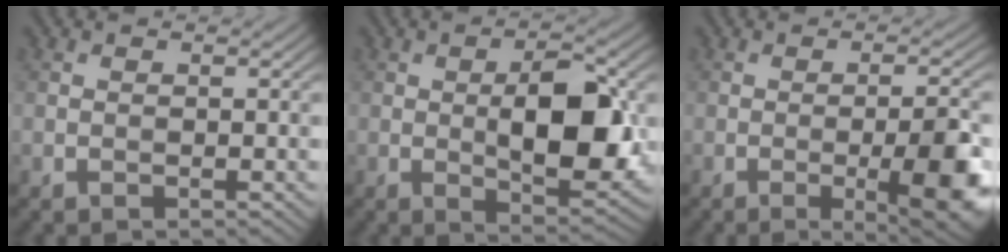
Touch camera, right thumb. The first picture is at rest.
{"total": 9.5, "force": [0.0, 4.0, 8.6], "torque": [-0.133, 0.000, 0.003]}
{"total": 8.2, "force": [-2.4, 1.8, 7.6], "torque": [-0.113, -0.005, -0.030]}